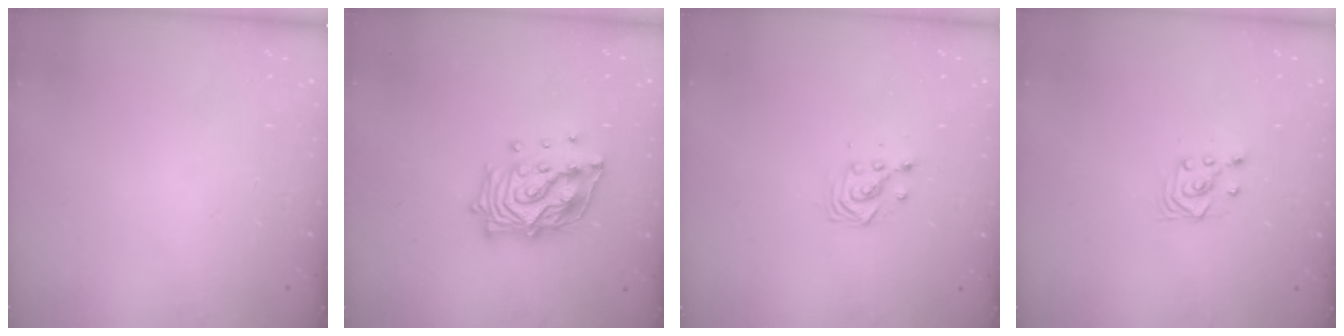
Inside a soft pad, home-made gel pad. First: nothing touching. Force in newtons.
{"total": 17.3, "press": 17.1, "slide": 2.3}
{"total": 3.2, "press": 3.2, "slide": 0.5}
{"total": 3.6, "press": 3.2, "slide": 1.6}